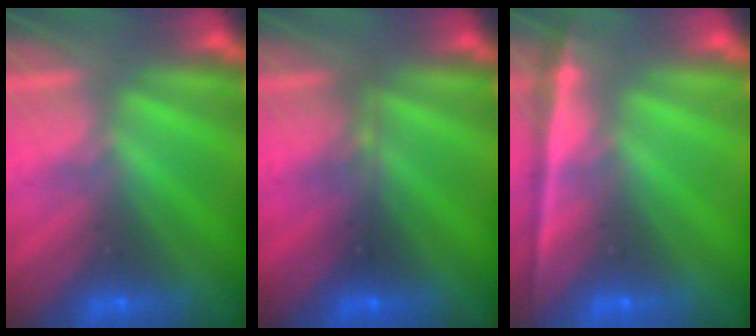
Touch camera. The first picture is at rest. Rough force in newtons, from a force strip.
{"total": 2.2}
{"total": 1.9}